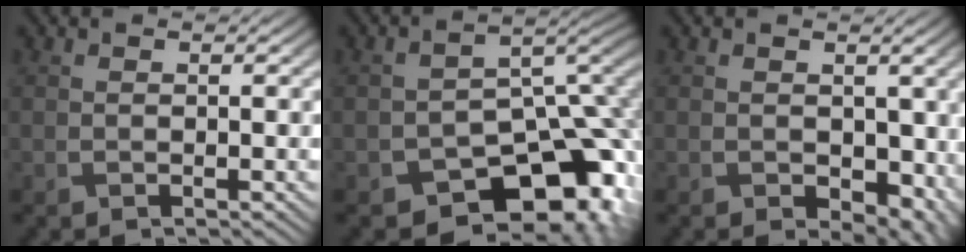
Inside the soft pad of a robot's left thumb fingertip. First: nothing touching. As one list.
[{"total": 13.0, "force": [-7.5, 7.5, 7.5], "torque": [-0.113, -0.034, -0.097]}, {"total": 5.3, "force": [-0.8, 4.0, 3.3], "torque": [-0.041, -0.013, -0.005]}]